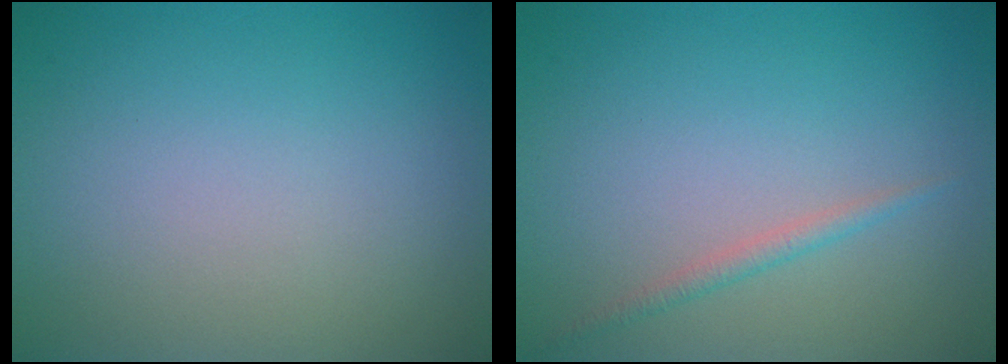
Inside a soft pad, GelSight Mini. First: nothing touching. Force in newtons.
{"total": 1.1, "press": 1.1, "slide": 0.0}